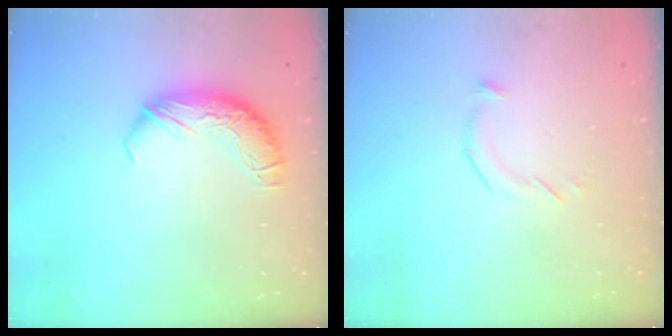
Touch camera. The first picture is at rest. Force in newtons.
{"total": 6.5, "press": 6.4, "slide": 0.7}